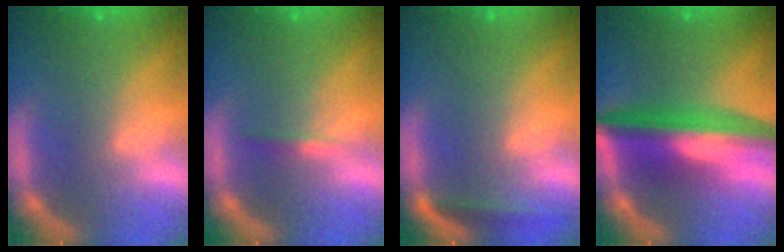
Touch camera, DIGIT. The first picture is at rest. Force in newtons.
{"total": 0.9}
{"total": 1.9}
{"total": 9.6}